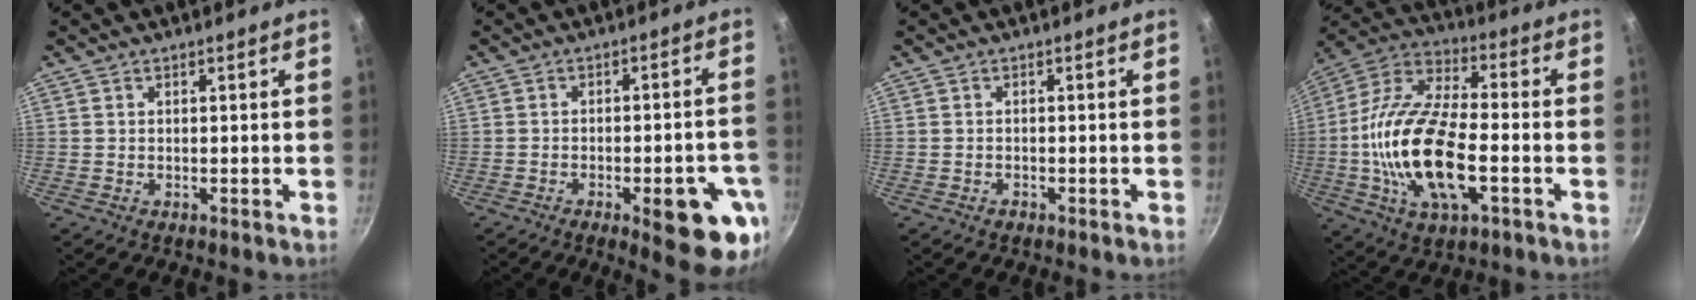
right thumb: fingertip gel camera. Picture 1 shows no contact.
{"total": 13.6, "force": [-5.3, 4.1, 11.8], "torque": [-0.123, 0.019, -0.064]}
{"total": 0.8, "force": [-0.6, 0.4, 0.3], "torque": [-0.011, 0.006, -0.011]}
{"total": 21.1, "force": [-4.0, 9.2, 18.5], "torque": [-0.356, 0.025, -0.090]}